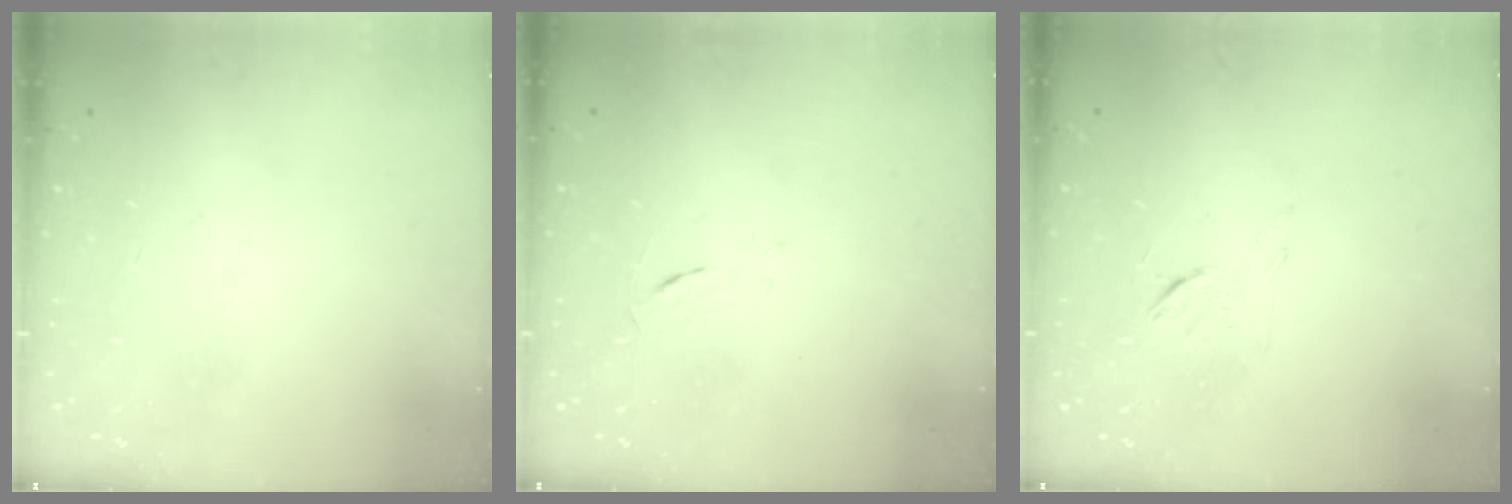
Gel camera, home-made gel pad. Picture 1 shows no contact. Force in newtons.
{"total": 3.1, "press": 2.8, "slide": 1.2}
{"total": 5.3, "press": 5.2, "slide": 1.0}